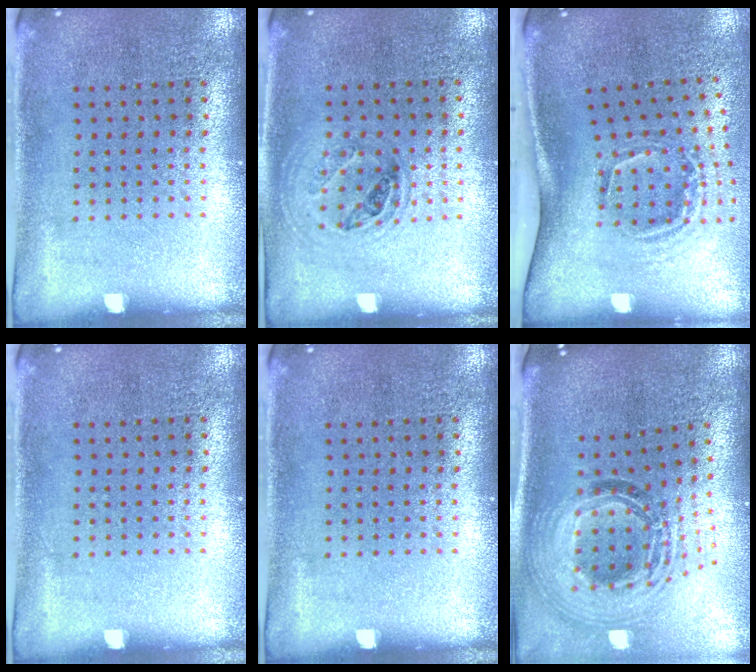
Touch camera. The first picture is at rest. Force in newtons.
{"total": 1.0, "press": 0.9, "slide": 0.3}
{"total": 2.0, "press": 1.3, "slide": 1.6}
{"total": 0.0}
{"total": 0.0}
{"total": 2.0, "press": 1.6, "slide": 1.2}